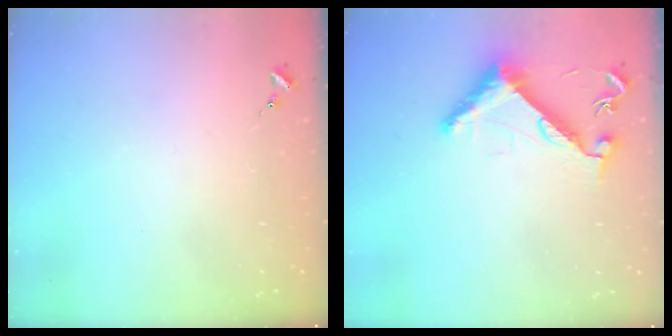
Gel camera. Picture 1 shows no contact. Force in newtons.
{"total": 8.6, "press": 8.6, "slide": 0.7}